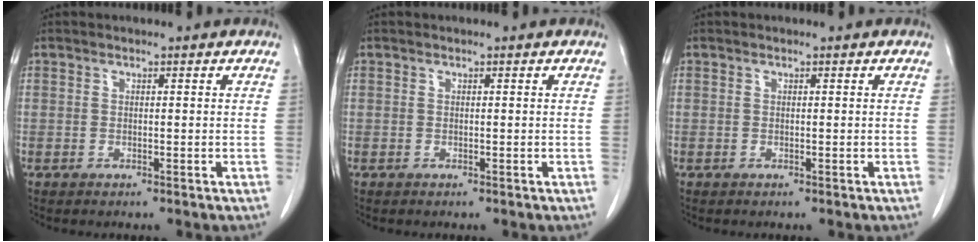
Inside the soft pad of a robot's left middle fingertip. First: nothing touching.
{"total": 0.0}
{"total": 0.0}